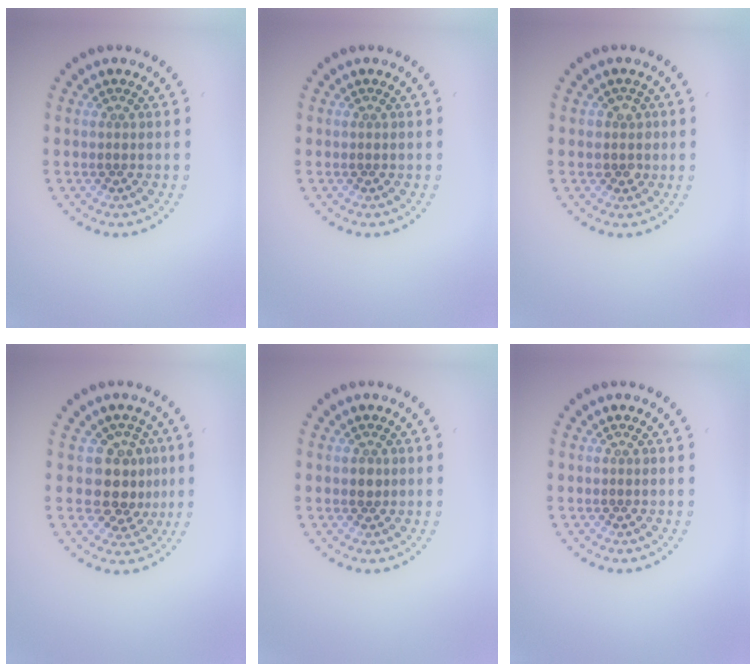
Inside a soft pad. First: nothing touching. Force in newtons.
{"total": 0.0}
{"total": 1.6, "press": 1.4, "slide": 0.8}
{"total": 3.7, "press": 3.3, "slide": 1.7}
{"total": 1.0, "press": 1.0, "slide": 0.4}
{"total": 0.0}